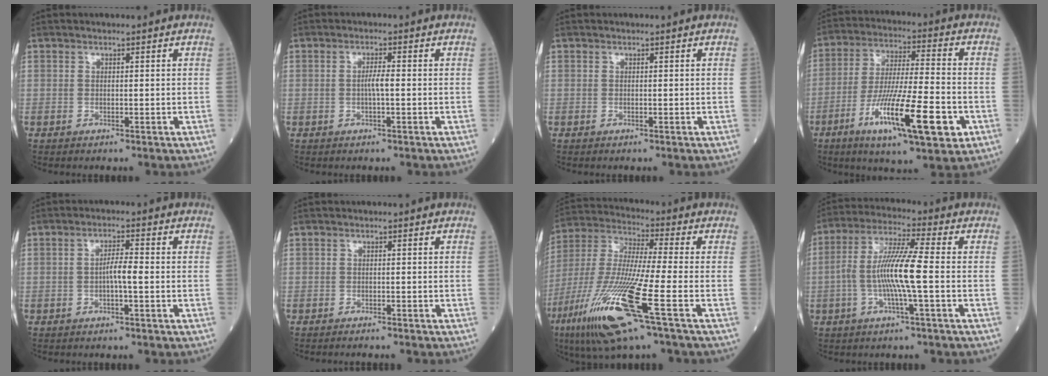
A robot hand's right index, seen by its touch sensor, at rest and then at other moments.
{"total": 2.1, "force": [-0.3, 0.1, 2.0], "torque": [-0.038, 0.002, -0.006]}
{"total": 0.0}
{"total": 16.5, "force": [-6.5, 2.0, 15.0], "torque": [-0.269, -0.022, -0.107]}
{"total": 2.9, "force": [-0.6, 0.2, 2.9], "torque": [-0.048, 0.003, -0.012]}
{"total": 1.9, "force": [-1.8, -0.1, 0.5], "torque": [-0.006, -0.001, -0.023]}
{"total": 19.3, "force": [-8.4, 0.8, 17.3], "torque": [-0.390, -0.047, -0.167]}
{"total": 10.1, "force": [-1.6, 0.0, 10.0], "torque": [-0.198, 0.008, -0.041]}